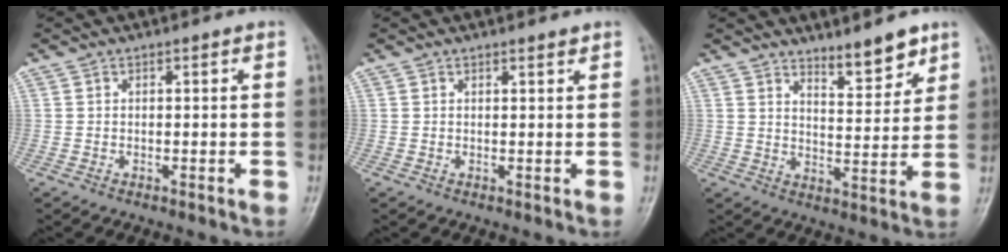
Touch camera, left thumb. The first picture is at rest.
{"total": 0.9, "force": [0.7, 0.2, 0.4], "torque": [-0.007, -0.006, 0.011]}
{"total": 7.3, "force": [5.7, 2.2, 4.1], "torque": [-0.040, -0.049, 0.089]}